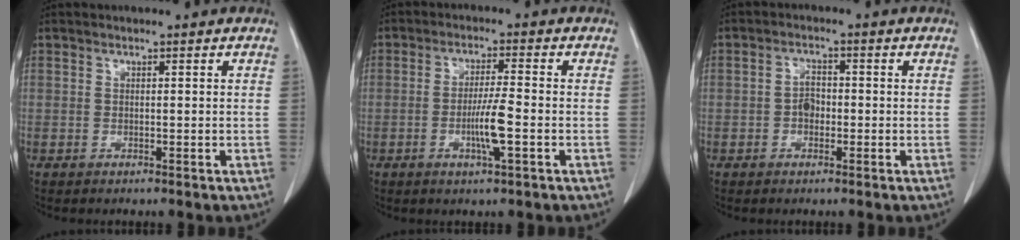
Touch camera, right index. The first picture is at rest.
{"total": 5.5, "force": [-1.6, -0.2, 5.3], "torque": [-0.099, -0.009, -0.030]}
{"total": 2.6, "force": [-0.6, 1.7, 1.8], "torque": [-0.029, 0.008, -0.013]}